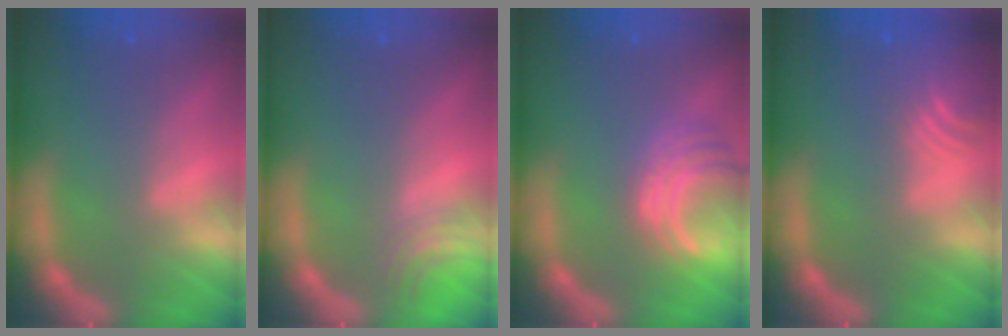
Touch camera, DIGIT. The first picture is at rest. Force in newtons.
{"total": 2.5}
{"total": 6.0}
{"total": 5.5}